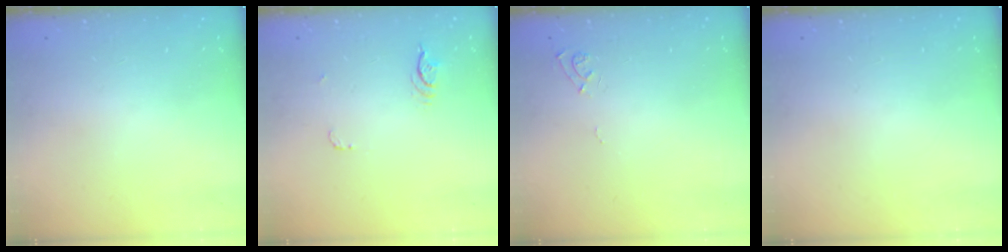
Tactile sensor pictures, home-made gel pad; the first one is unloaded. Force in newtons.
{"total": 3.8, "press": 3.4, "slide": 1.6}
{"total": 6.8, "press": 6.8, "slide": 0.6}
{"total": 0.0}